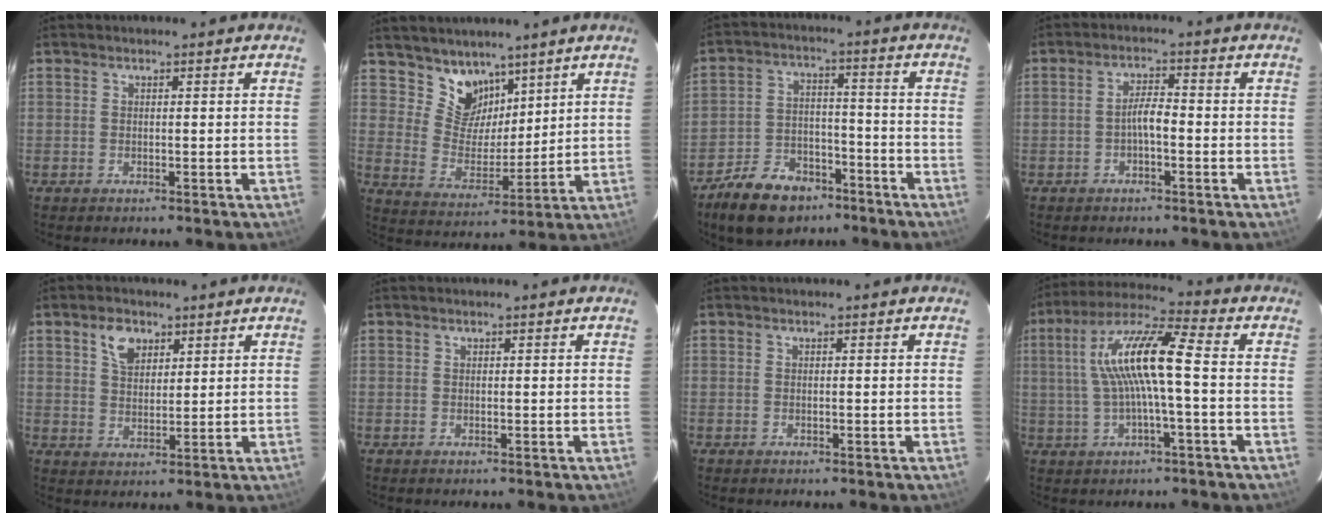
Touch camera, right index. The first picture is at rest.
{"total": 8.8, "force": [6.6, 5.5, 2.2], "torque": [-0.034, -0.003, 0.130]}
{"total": 12.6, "force": [-8.9, 7.4, 5.2], "torque": [-0.123, 0.013, -0.134]}
{"total": 2.9, "force": [-1.2, 0.7, 2.5], "torque": [-0.049, 0.009, -0.022]}
{"total": 5.3, "force": [3.0, 3.3, 2.9], "torque": [-0.043, 0.009, 0.056]}
{"total": 0.0}
{"total": 0.0}
{"total": 12.2, "force": [0.4, 1.4, 12.1], "torque": [-0.238, 0.021, 0.008]}